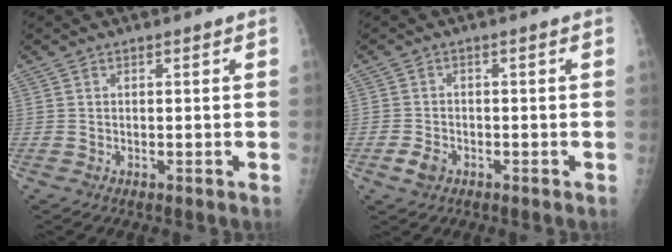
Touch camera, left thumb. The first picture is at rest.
{"total": 2.7, "force": [-1.4, 1.8, 1.5], "torque": [-0.030, 0.007, -0.022]}